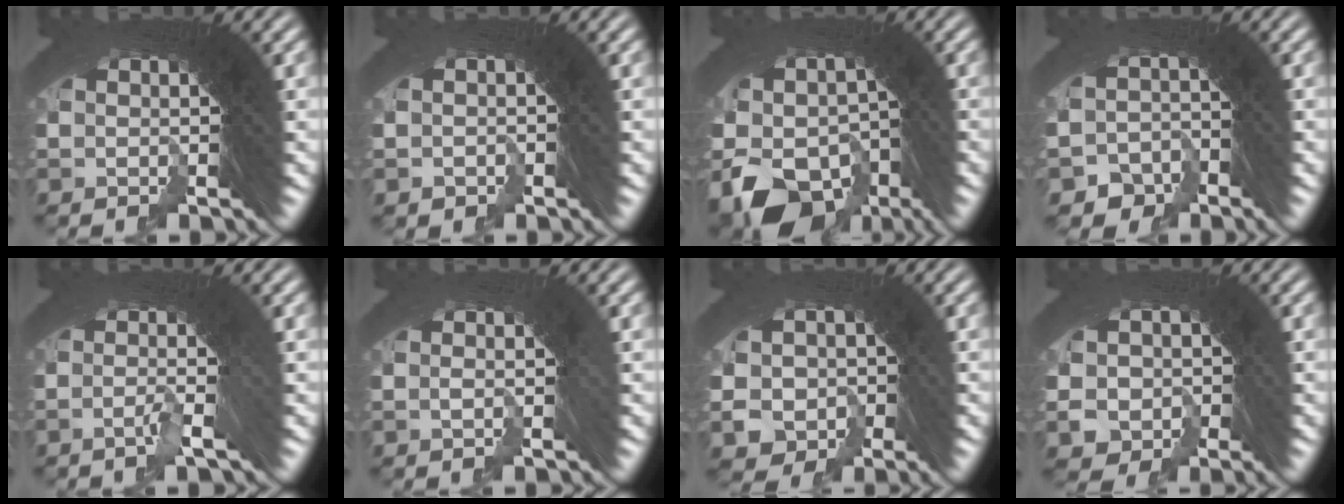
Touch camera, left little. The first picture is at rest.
{"total": 1.5, "force": [-1.3, 0.3, -0.7], "torque": [0.016, -0.004, -0.019]}
{"total": 15.8, "force": [-5.8, 11.5, 9.1], "torque": [-0.219, -0.078, -0.068]}
{"total": 5.2, "force": [-3.9, 3.3, 0.8], "torque": [-0.015, -0.020, -0.062]}
{"total": 2.2, "force": [-1.2, -0.8, 1.7], "torque": [-0.019, 0.008, -0.026]}
{"total": 1.2, "force": [-0.8, -0.4, 0.8], "torque": [-0.008, 0.010, -0.014]}
{"total": 8.5, "force": [-2.1, 7.6, 3.2], "torque": [-0.098, -0.048, -0.023]}
{"total": 6.6, "force": [-1.7, 6.0, 2.2], "torque": [-0.074, -0.035, -0.019]}